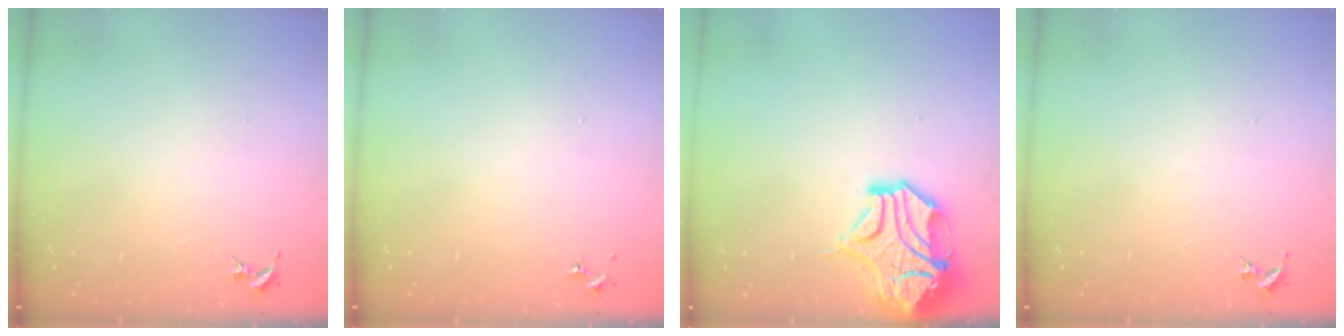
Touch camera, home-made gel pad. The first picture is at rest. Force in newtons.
{"total": 0.0}
{"total": 15.8, "press": 15.6, "slide": 2.5}
{"total": 0.0}